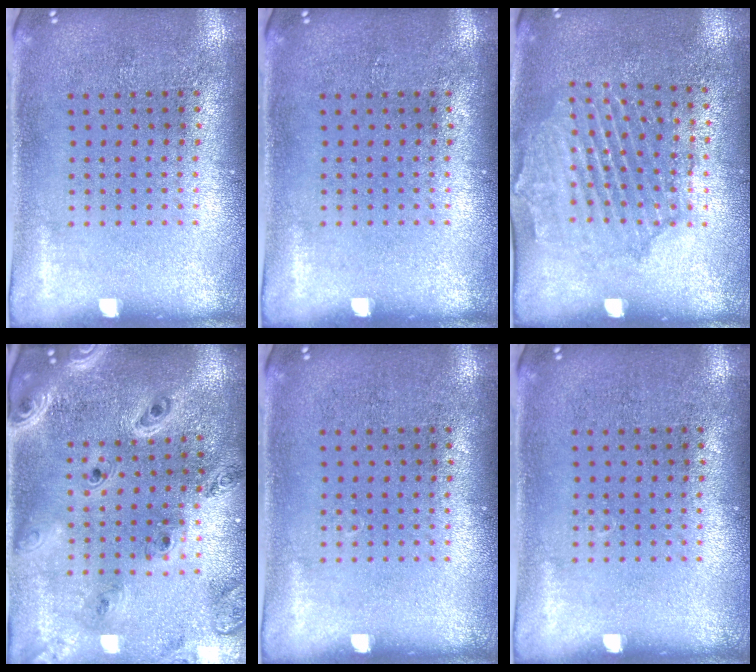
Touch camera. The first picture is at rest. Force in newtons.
{"total": 0.0}
{"total": 1.6, "press": 1.6, "slide": 0.3}
{"total": 2.2, "press": 2.1, "slide": 0.8}
{"total": 0.0}
{"total": 0.0}